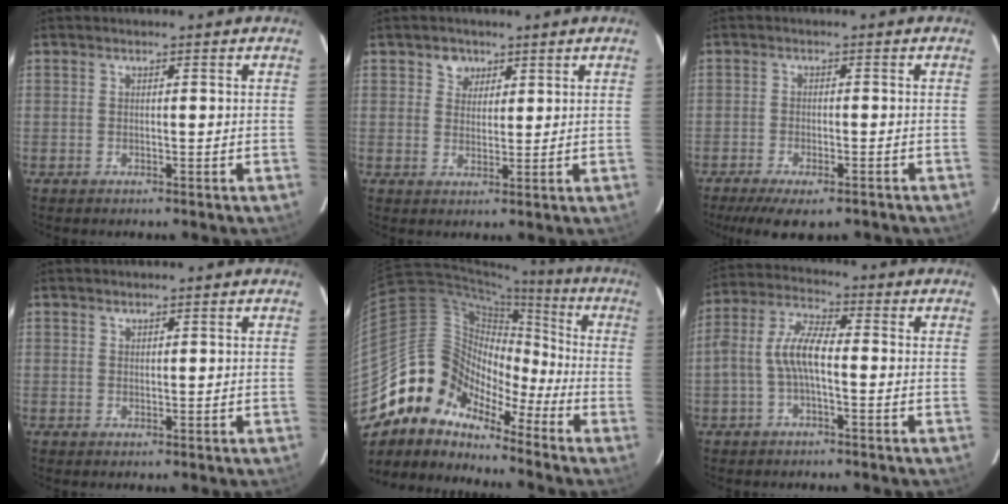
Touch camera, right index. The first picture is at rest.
{"total": 3.5, "force": [1.9, 2.8, 0.6], "torque": [0.002, 0.009, 0.033]}
{"total": 9.7, "force": [-7.3, 3.1, 5.6], "torque": [-0.126, -0.028, -0.117]}
{"total": 0.7, "force": [0.7, 0.3, 0.1], "torque": [-0.001, 0.002, 0.013]}
{"total": 12.2, "force": [-9.5, 7.2, 2.7], "torque": [-0.051, 0.040, -0.203]}
{"total": 7.2, "force": [-1.5, 2.5, 6.6], "torque": [-0.146, 0.019, -0.029]}